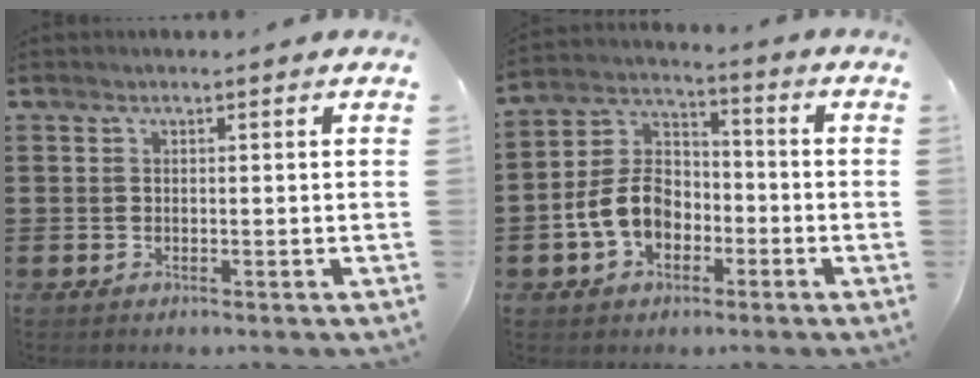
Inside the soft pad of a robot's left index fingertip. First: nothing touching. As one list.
[{"total": 8.4, "force": [-3.0, 6.2, 4.8], "torque": [-0.133, 0.010, -0.064]}]